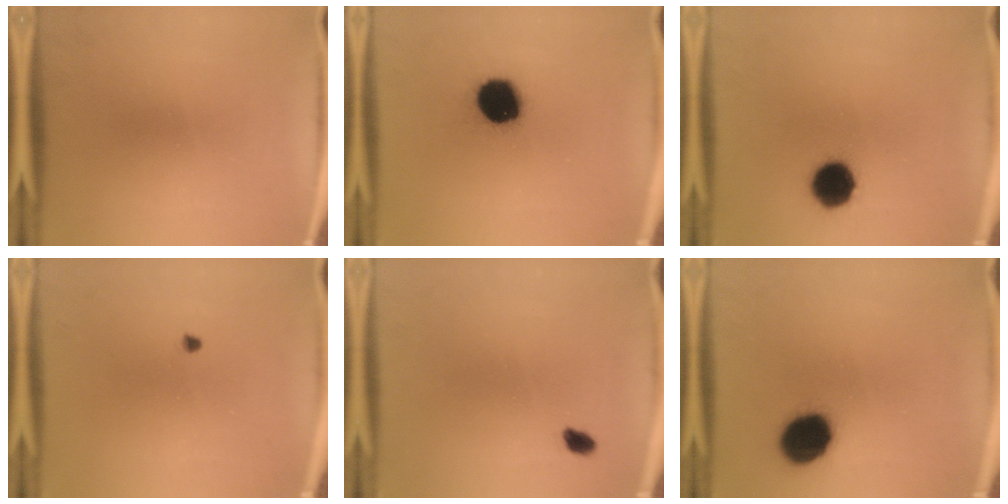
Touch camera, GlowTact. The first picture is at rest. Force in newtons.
{"total": 15.9}
{"total": 10.4}
{"total": 0.7}
{"total": 1.9}
{"total": 13.1}